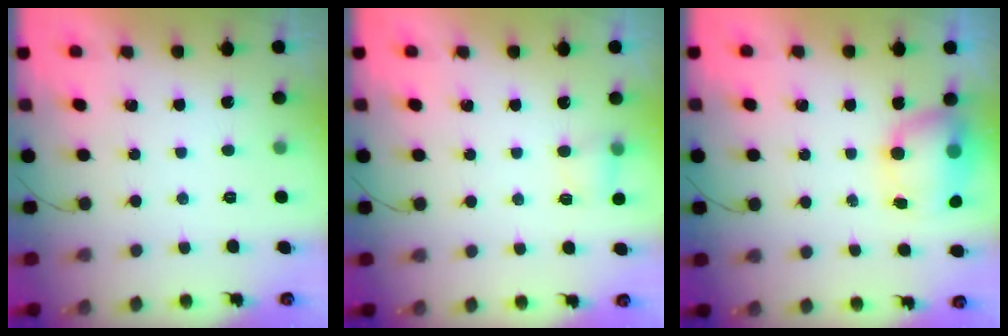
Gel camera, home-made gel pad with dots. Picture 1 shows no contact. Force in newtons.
{"total": 4.0, "press": 3.8, "slide": 1.2}
{"total": 7.5, "press": 7.3, "slide": 1.7}